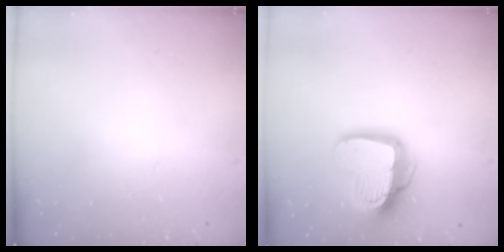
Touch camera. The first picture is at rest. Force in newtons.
{"total": 15.0, "press": 14.9, "slide": 1.3}